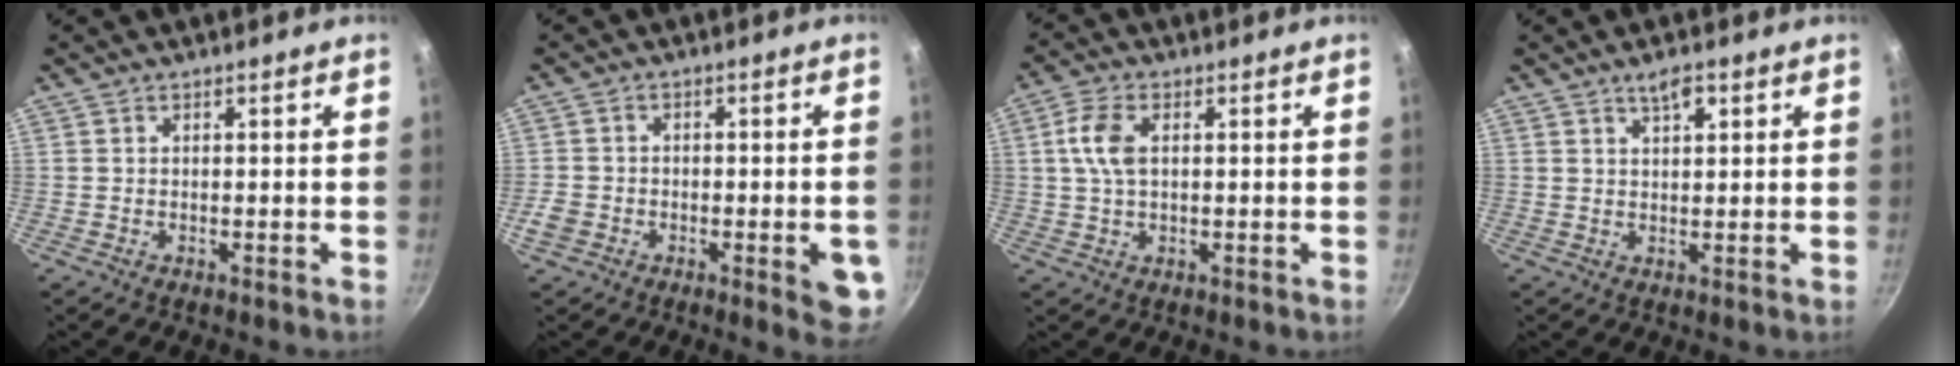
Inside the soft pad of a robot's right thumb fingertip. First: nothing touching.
{"total": 8.8, "force": [-3.2, 4.4, 6.9], "torque": [-0.078, 0.010, -0.047]}
{"total": 6.1, "force": [1.2, 3.5, 4.9], "torque": [-0.099, 0.008, 0.020]}
{"total": 3.5, "force": [1.9, 1.4, 2.5], "torque": [-0.034, -0.006, 0.031]}